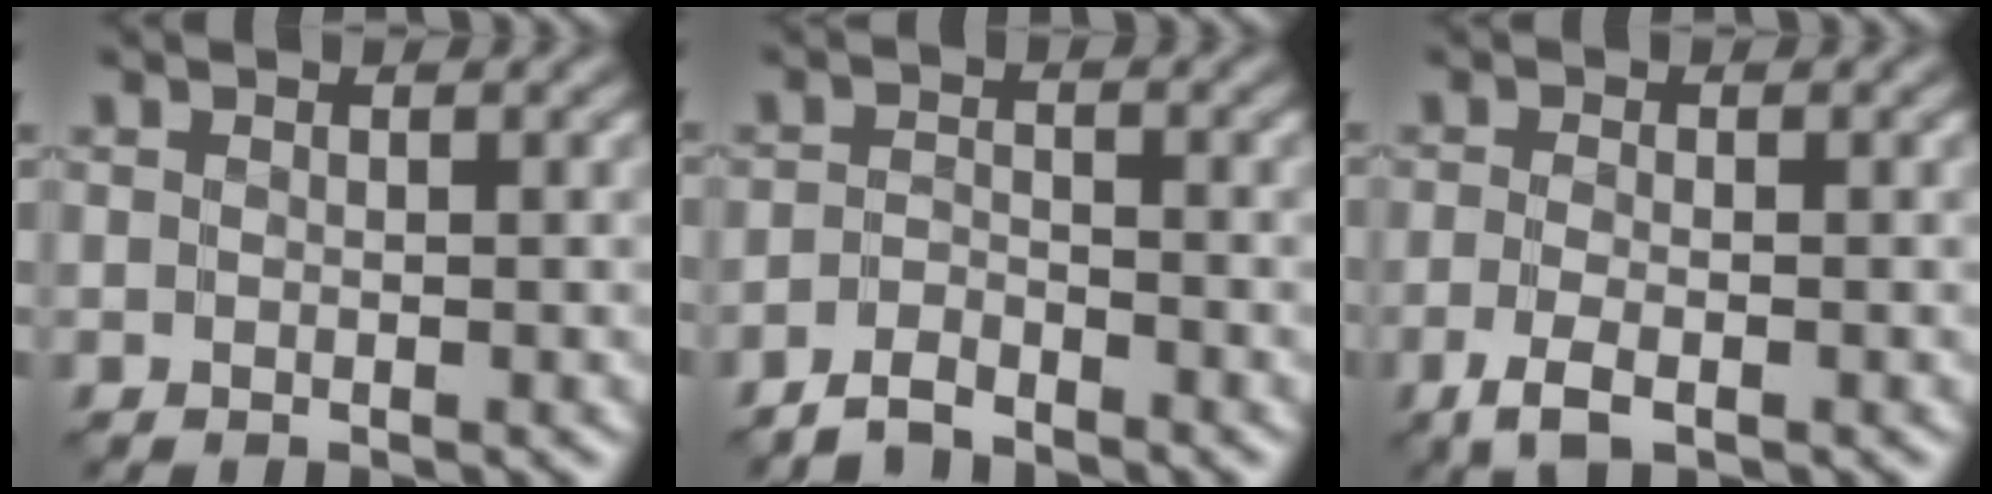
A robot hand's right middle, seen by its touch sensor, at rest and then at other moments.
{"total": 2.1, "force": [-2.0, 0.3, 0.4], "torque": [-0.010, 0.003, -0.046]}
{"total": 2.4, "force": [-1.4, 0.7, 1.9], "torque": [-0.049, -0.005, -0.030]}